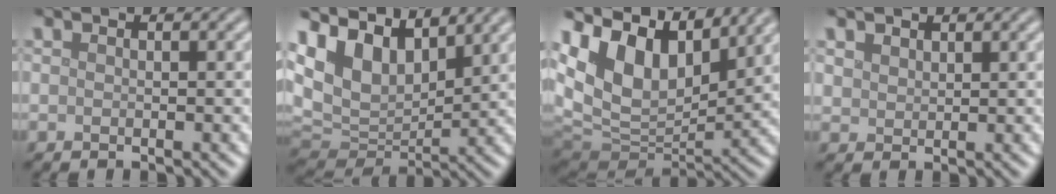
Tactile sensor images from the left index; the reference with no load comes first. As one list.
[{"total": 9.6, "force": [5.6, 5.7, 5.4], "torque": [-0.134, 0.018, 0.099]}, {"total": 12.4, "force": [6.7, 7.1, 7.8], "torque": [-0.168, 0.032, 0.121]}, {"total": 1.5, "force": [1.1, 0.9, 0.3], "torque": [-0.009, 0.001, 0.024]}]